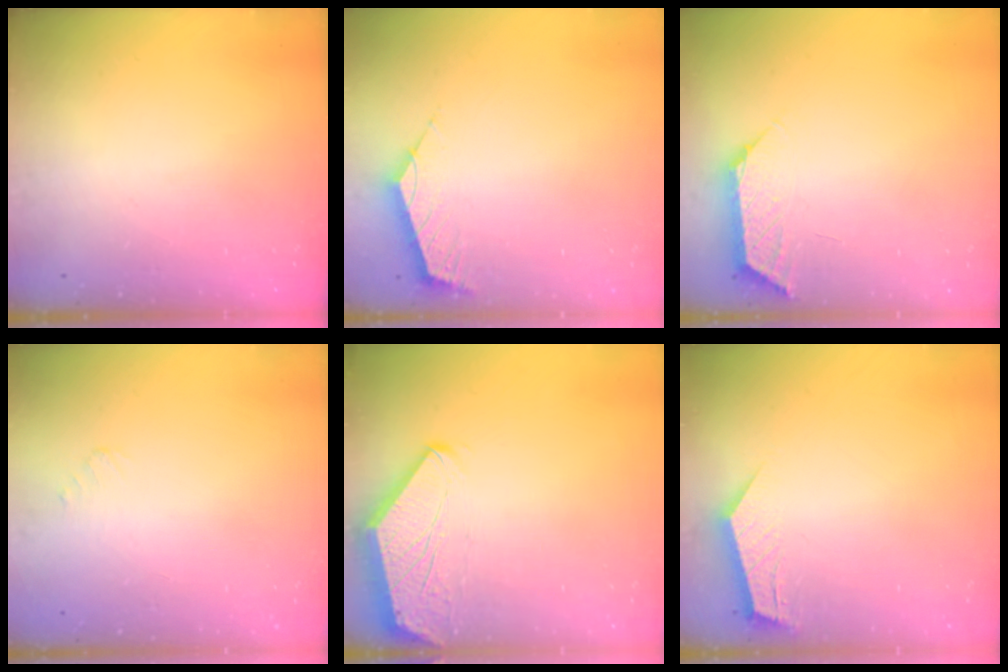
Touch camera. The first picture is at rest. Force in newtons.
{"total": 2.3, "press": 2.3, "slide": 0.6}
{"total": 1.7, "press": 1.6, "slide": 0.5}
{"total": 1.0, "press": 0.9, "slide": 0.4}
{"total": 0.0}
{"total": 2.2, "press": 2.2, "slide": 0.3}